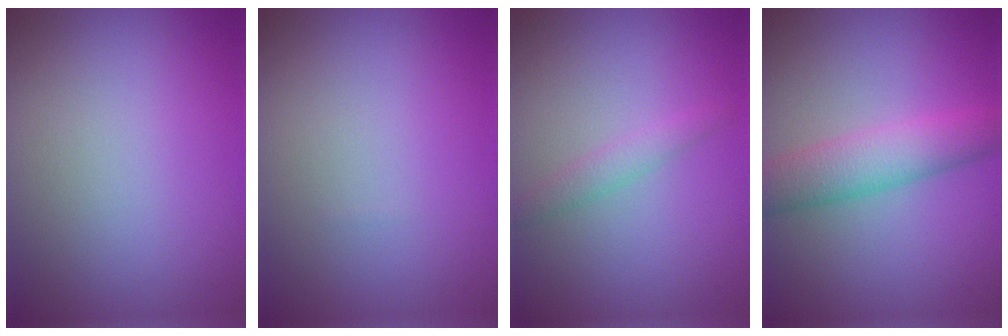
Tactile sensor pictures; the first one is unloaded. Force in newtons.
{"total": 0.0}
{"total": 1.4, "press": 1.4, "slide": 0.1}
{"total": 4.6, "press": 4.6, "slide": 0.2}